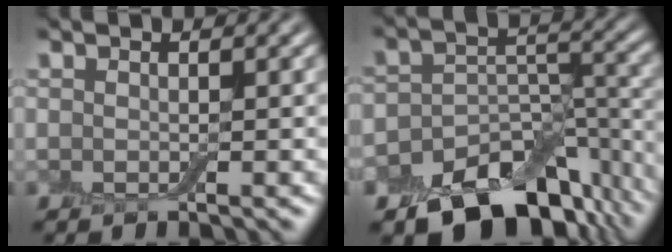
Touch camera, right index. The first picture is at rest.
{"total": 12.8, "force": [-8.7, 7.3, 5.8], "torque": [-0.105, -0.007, -0.123]}